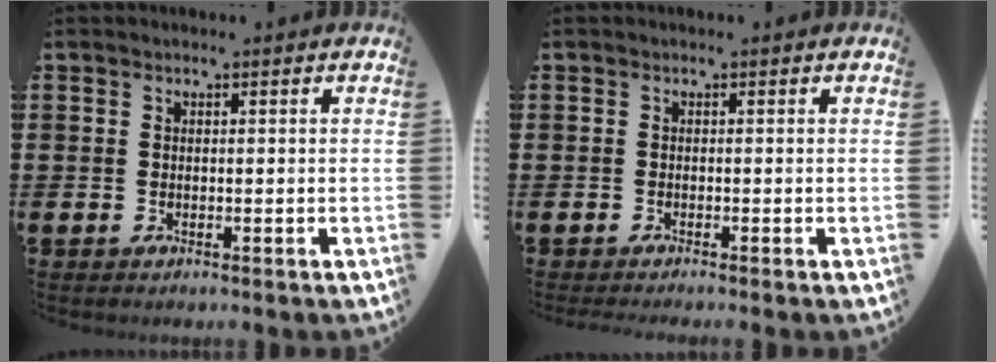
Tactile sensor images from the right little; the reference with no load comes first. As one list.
[{"total": 0.7, "force": [-0.7, -0.1, 0.3], "torque": [-0.003, -0.004, -0.013]}]